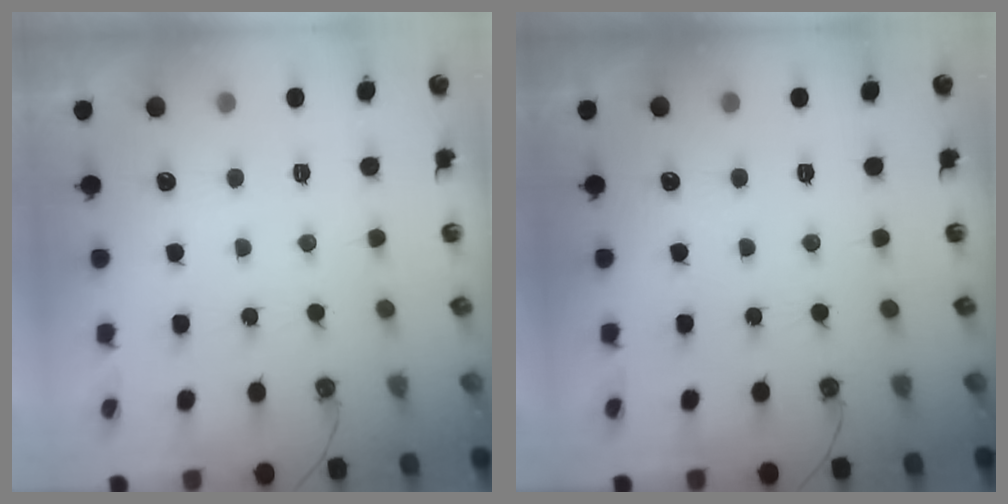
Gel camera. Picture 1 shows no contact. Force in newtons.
{"total": 0.0}